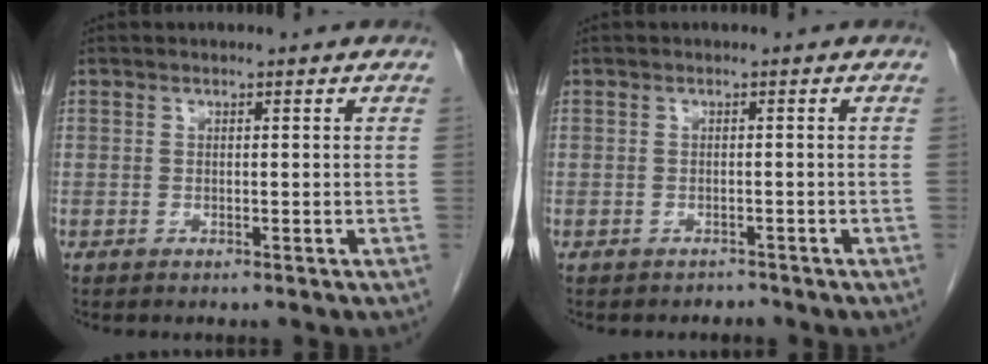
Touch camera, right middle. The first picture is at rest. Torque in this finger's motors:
{"motor_torque": [0.43, -0.27, 0.02, -0.01]}